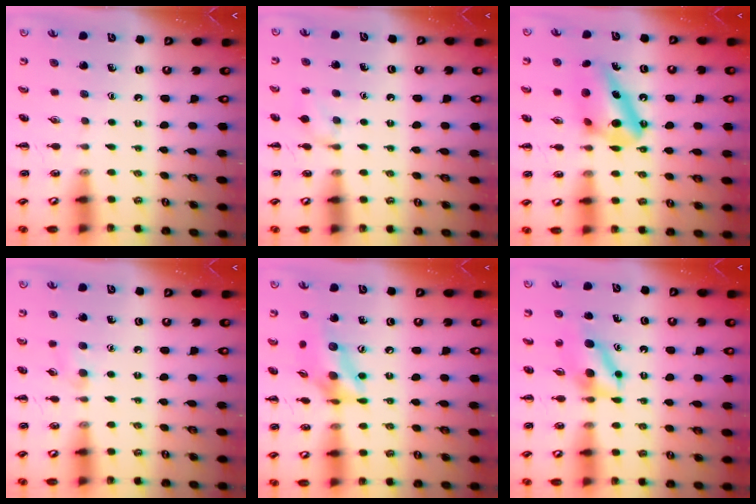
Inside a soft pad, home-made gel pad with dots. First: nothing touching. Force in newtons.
{"total": 7.4, "press": 7.0, "slide": 2.4}
{"total": 12.4, "press": 12.4, "slide": 0.2}
{"total": 4.4, "press": 3.9, "slide": 1.9}
{"total": 13.8, "press": 13.4, "slide": 3.2}
{"total": 6.1, "press": 6.1, "slide": 0.9}